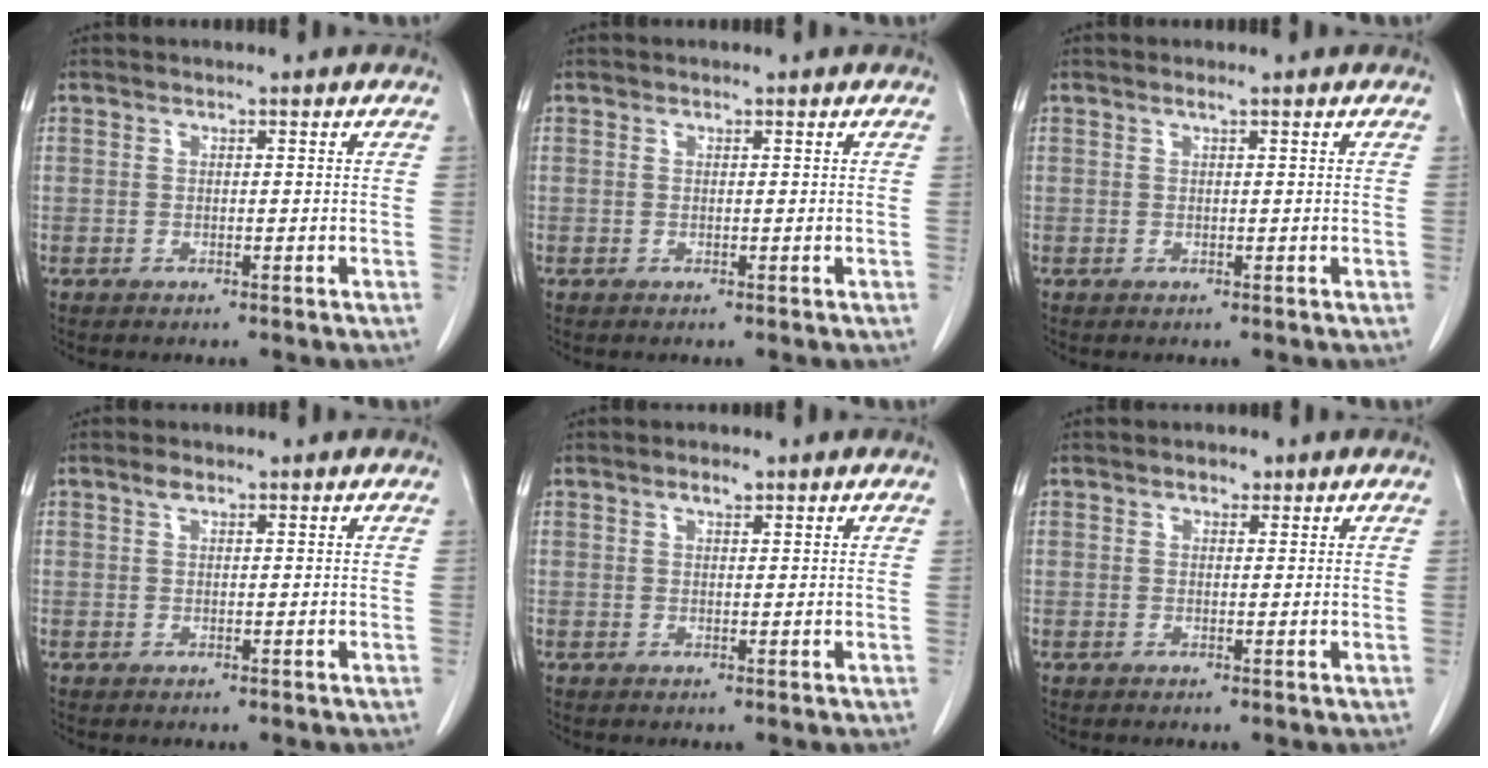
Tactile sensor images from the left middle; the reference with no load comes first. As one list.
[{"total": 0.0}, {"total": 0.5, "force": [0.4, -0.1, 0.4], "torque": [-0.012, -0.001, 0.010]}, {"total": 1.1, "force": [0.7, 0.5, 0.7], "torque": [-0.015, 0.006, 0.012]}, {"total": 1.4, "force": [0.9, 0.4, 0.9], "torque": [-0.017, 0.000, 0.016]}, {"total": 1.2, "force": [0.8, 0.7, 0.6], "torque": [-0.011, 0.001, 0.011]}]